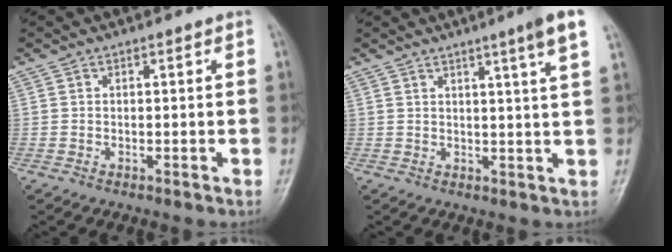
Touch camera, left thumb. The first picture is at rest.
{"total": 6.9, "force": [4.0, -0.5, 5.6], "torque": [-0.077, -0.015, 0.052]}